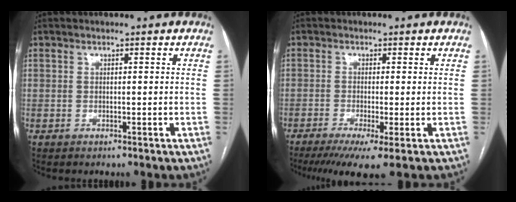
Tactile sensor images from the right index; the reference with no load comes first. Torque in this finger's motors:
{"motor_torque": [0.64, -0.39, 0.36, 0.07]}